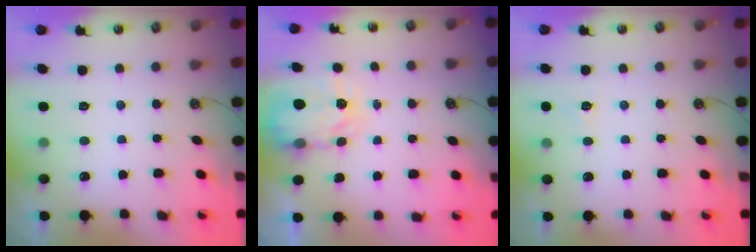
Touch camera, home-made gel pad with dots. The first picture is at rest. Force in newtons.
{"total": 4.1, "press": 4.0, "slide": 0.5}
{"total": 3.9, "press": 3.9, "slide": 0.4}